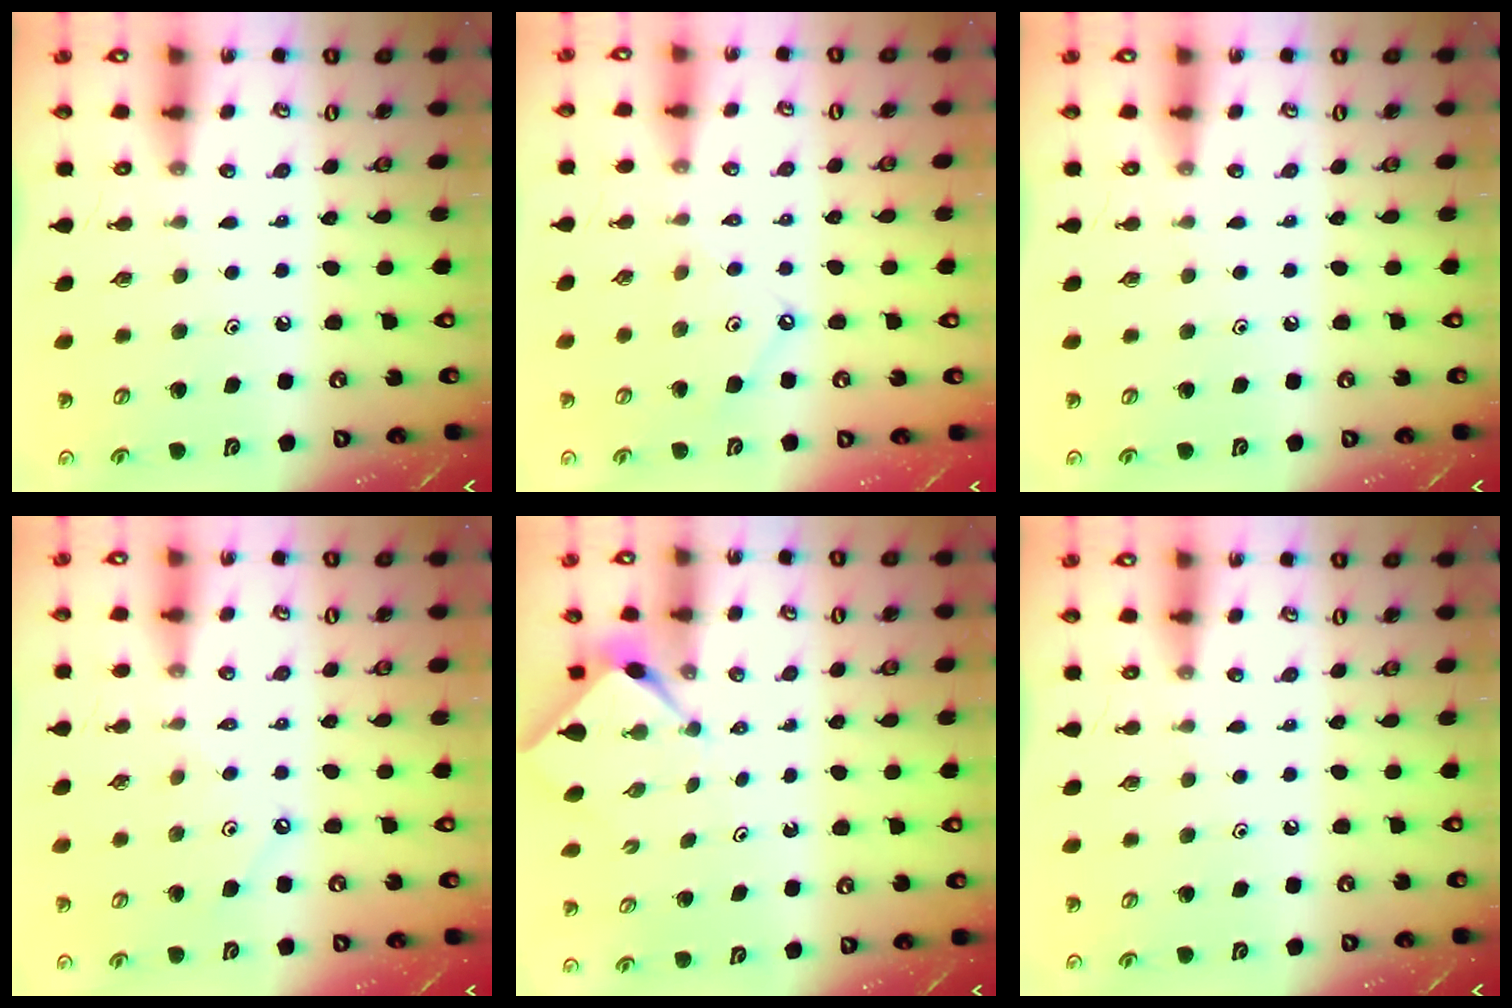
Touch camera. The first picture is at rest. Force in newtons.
{"total": 5.0, "press": 4.9, "slide": 0.6}
{"total": 0.0}
{"total": 2.6, "press": 2.6, "slide": 0.2}
{"total": 2.3, "press": 2.2, "slide": 0.3}
{"total": 0.0}